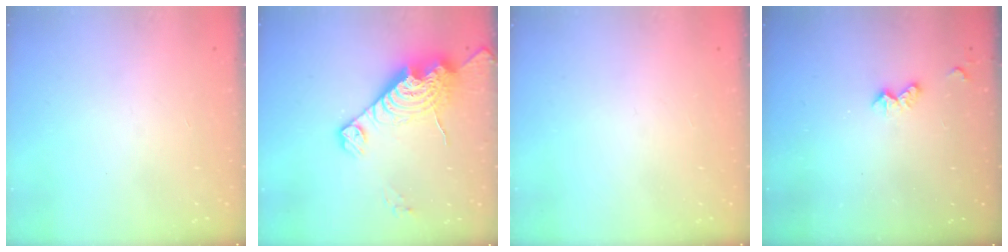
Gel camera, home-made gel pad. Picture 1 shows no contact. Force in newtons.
{"total": 16.8, "press": 16.7, "slide": 1.4}
{"total": 0.0}
{"total": 4.7, "press": 4.6, "slide": 0.7}